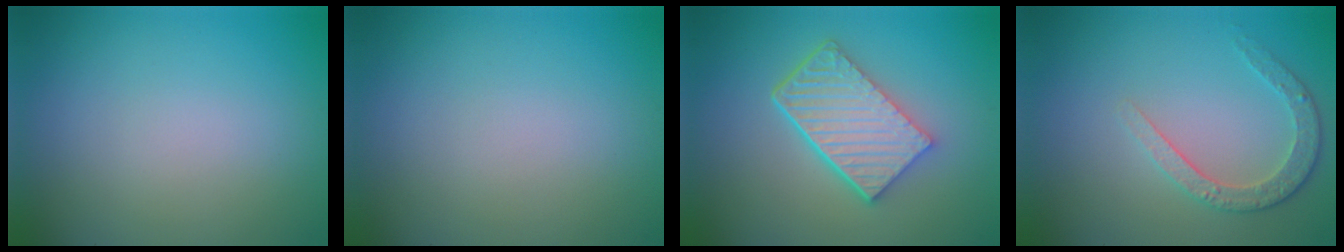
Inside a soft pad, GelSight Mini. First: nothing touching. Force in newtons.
{"total": 0.0}
{"total": 6.2, "press": 4.5, "slide": 4.3}
{"total": 2.6, "press": 2.5, "slide": 0.8}